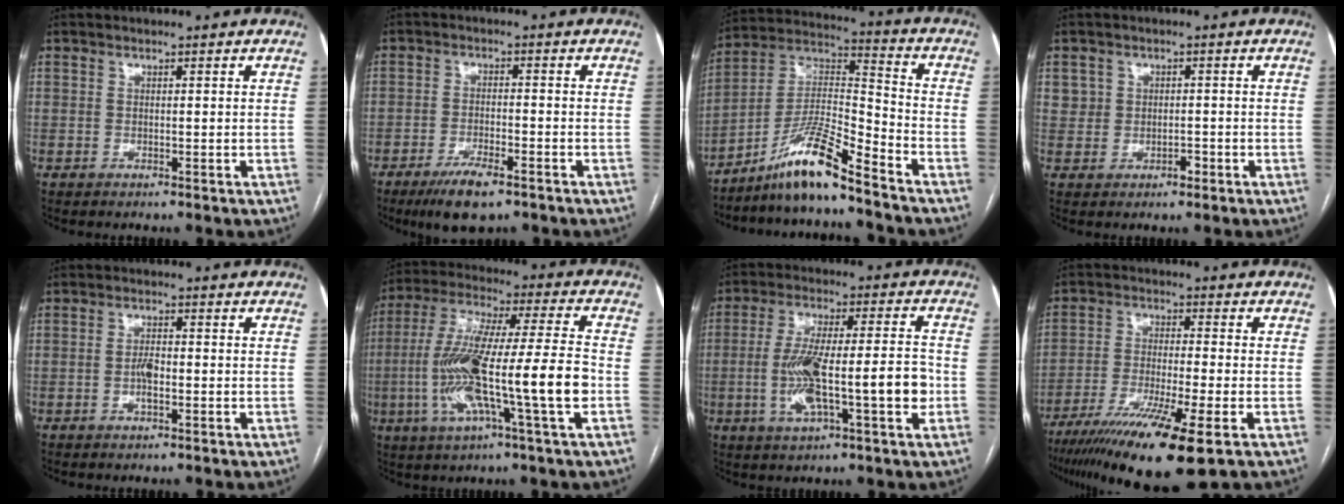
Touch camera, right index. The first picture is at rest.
{"total": 6.8, "force": [-4.6, 1.6, 4.8], "torque": [-0.088, -0.010, -0.074]}
{"total": 11.6, "force": [-9.0, 0.1, 7.4], "torque": [-0.144, 0.008, -0.165]}
{"total": 2.9, "force": [-0.1, 2.7, 0.9], "torque": [-0.006, 0.008, 0.003]}
{"total": 2.5, "force": [-0.6, 0.8, 2.3], "torque": [-0.046, 0.001, -0.011]}
{"total": 18.3, "force": [-4.2, 0.5, 17.8], "torque": [-0.345, 0.000, -0.078]}
{"total": 14.0, "force": [-2.8, 2.3, 13.5], "torque": [-0.243, 0.015, -0.045]}
{"total": 14.6, "force": [-9.0, 0.4, 11.5], "torque": [-0.209, -0.039, -0.155]}